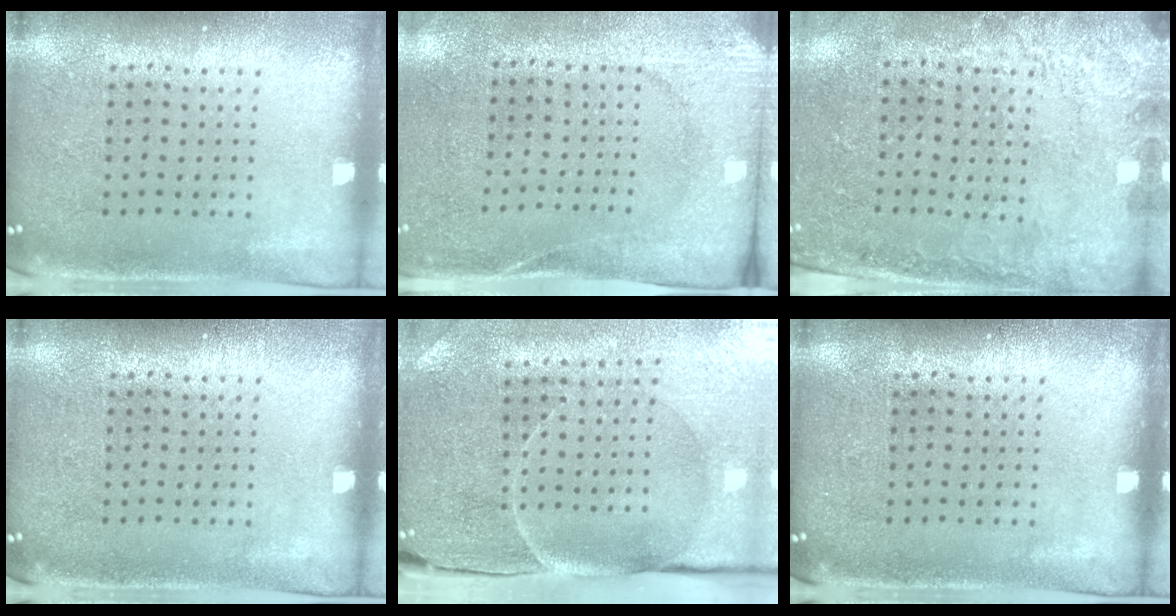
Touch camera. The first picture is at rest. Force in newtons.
{"total": 2.6, "press": 2.0, "slide": 1.6}
{"total": 2.5, "press": 2.1, "slide": 1.3}
{"total": 0.0}
{"total": 3.8, "press": 3.6, "slide": 1.3}
{"total": 0.0}